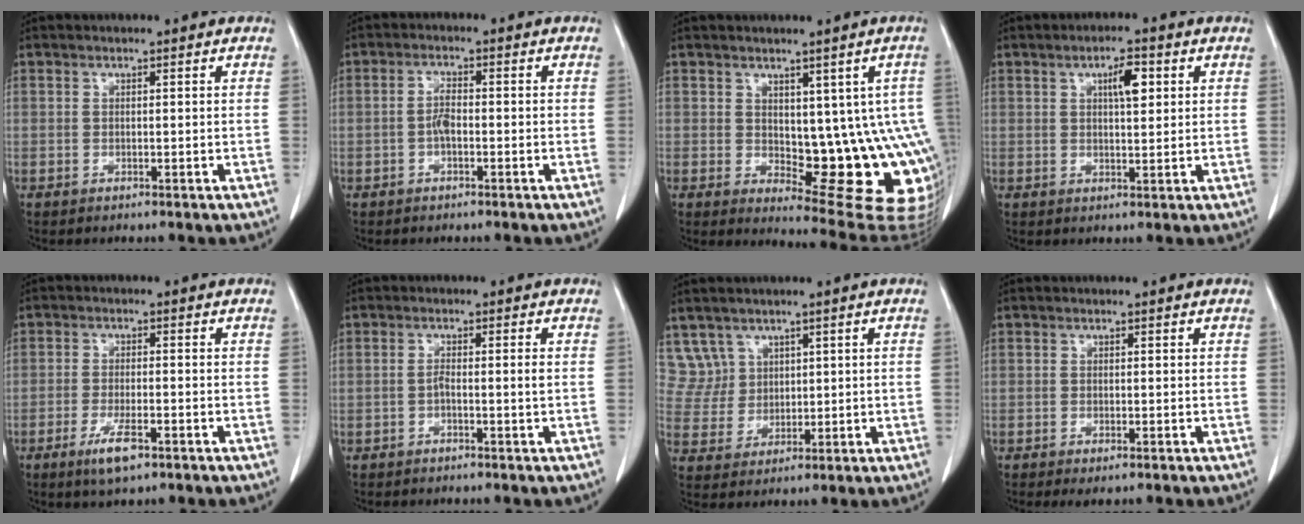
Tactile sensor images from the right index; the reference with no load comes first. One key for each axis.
{"total": 2.5, "fx": -0.7, "fy": 0.8, "fz": 2.3, "tx": -0.046, "ty": 0.004, "tz": -0.013}
{"total": 13.7, "fx": -0.3, "fy": 5.9, "fz": 12.3, "tx": -0.116, "ty": 0.003, "tz": 0.014}
{"total": 4.3, "fx": 1.6, "fy": 1.2, "fz": 3.9, "tx": -0.066, "ty": 0.004, "tz": 0.027}
{"total": 5.1, "fx": -2.9, "fy": 1.1, "fz": 4.0, "tx": -0.079, "ty": -0.006, "tz": -0.047}
{"total": 1.8, "fx": -0.6, "fy": -0.1, "fz": 1.8, "tx": -0.030, "ty": 0.001, "tz": -0.011}
{"total": 5.4, "fx": 3.4, "fy": 4.1, "fz": -0.4, "tx": 0.015, "ty": 0.006, "tz": 0.076}
{"total": 1.5, "fx": -0.9, "fy": 0.4, "fz": 1.2, "tx": -0.017, "ty": -0.003, "tz": -0.011}